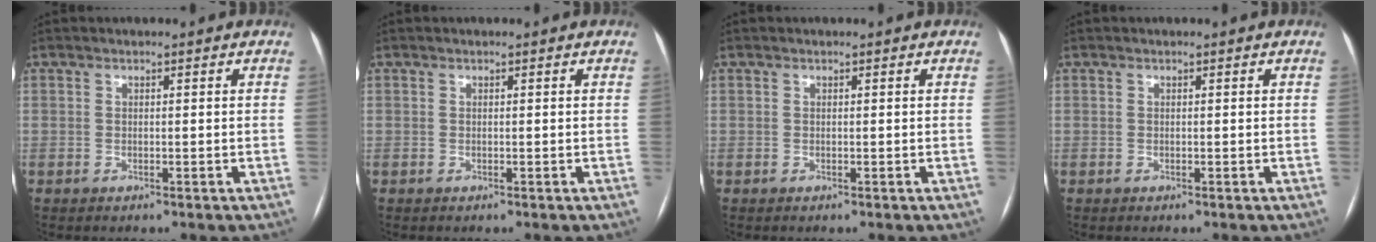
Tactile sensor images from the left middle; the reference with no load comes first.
{"total": 0.0}
{"total": 0.0}
{"total": 0.0}